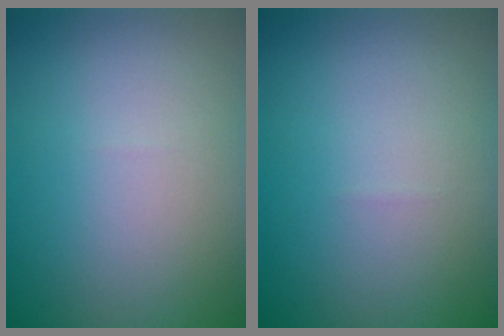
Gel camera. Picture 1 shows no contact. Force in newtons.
{"total": 0.0}